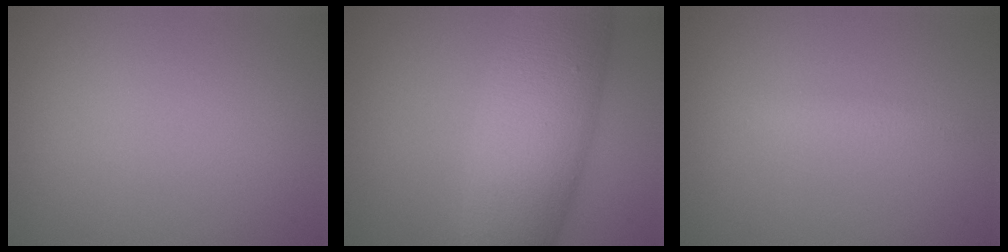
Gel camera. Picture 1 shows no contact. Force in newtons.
{"total": 10.7, "press": 10.7, "slide": 0.4}
{"total": 1.2, "press": 1.2, "slide": 0.0}